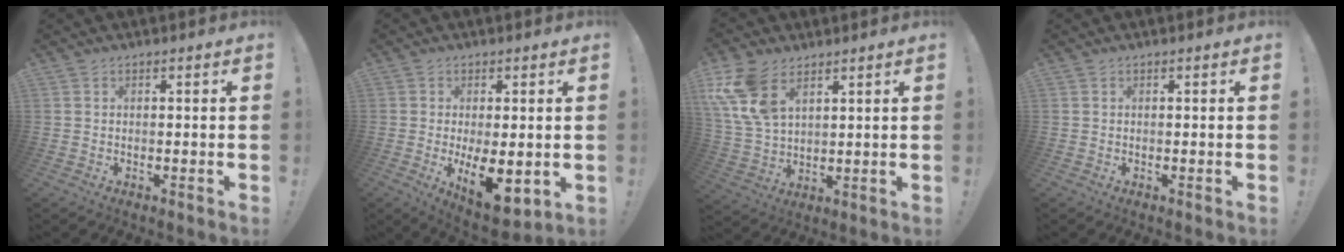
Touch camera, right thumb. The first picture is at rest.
{"total": 11.7, "force": [-1.7, 5.1, 10.4], "torque": [-0.141, -0.004, -0.015]}
{"total": 12.3, "force": [6.6, 7.3, 7.5], "torque": [-0.164, -0.023, 0.131]}
{"total": 0.0}